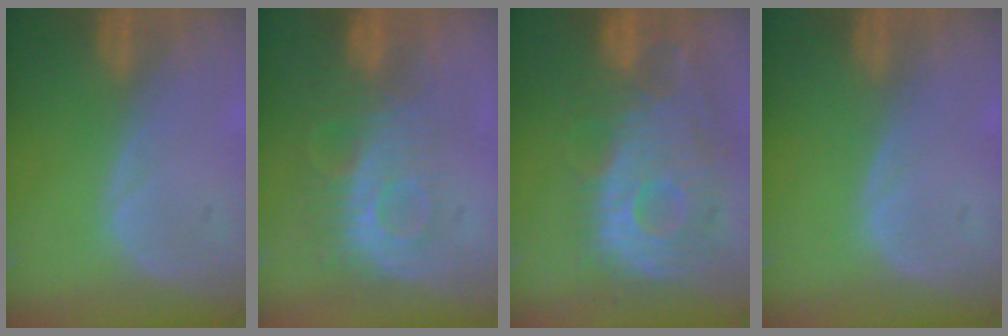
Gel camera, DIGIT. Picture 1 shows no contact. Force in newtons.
{"total": 9.2, "press": 8.1, "slide": 4.3}
{"total": 12.5, "press": 11.0, "slide": 5.9}
{"total": 0.0}